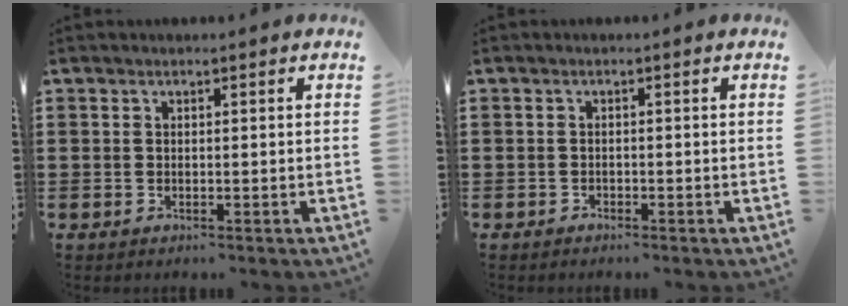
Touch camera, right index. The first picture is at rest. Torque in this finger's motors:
{"motor_torque": [-0.95, 0.97, -0.02, -0.07]}